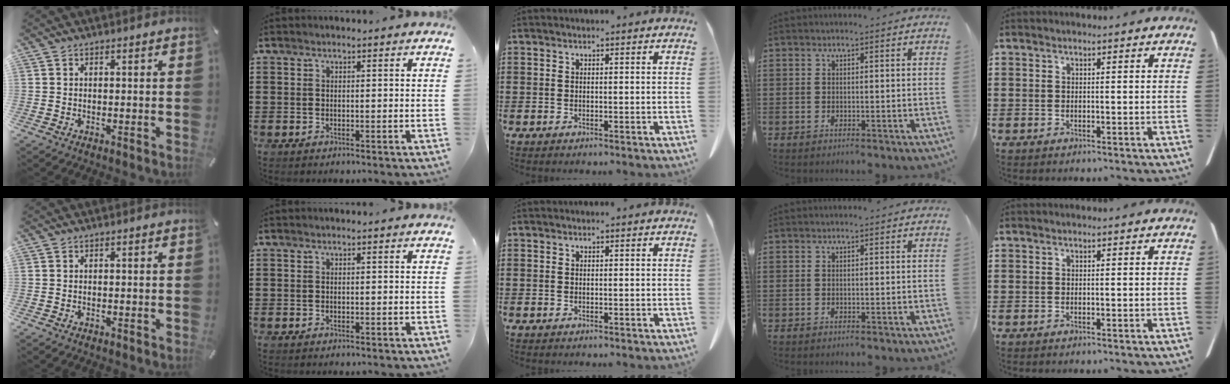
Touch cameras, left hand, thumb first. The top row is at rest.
{}